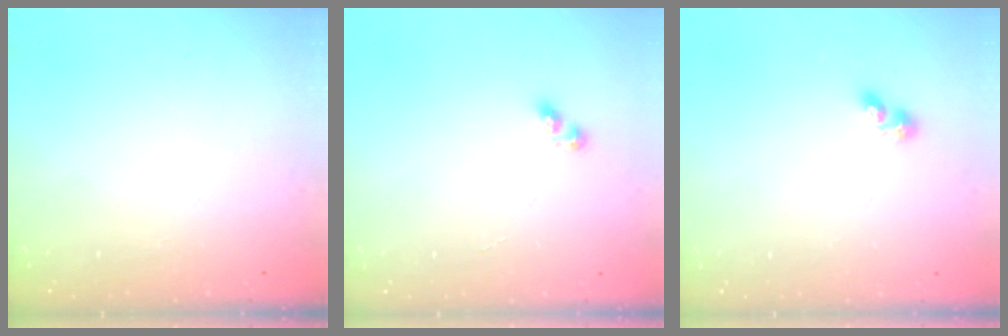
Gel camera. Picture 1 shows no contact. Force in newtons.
{"total": 3.5, "press": 3.4, "slide": 0.5}
{"total": 1.6, "press": 1.5, "slide": 0.6}